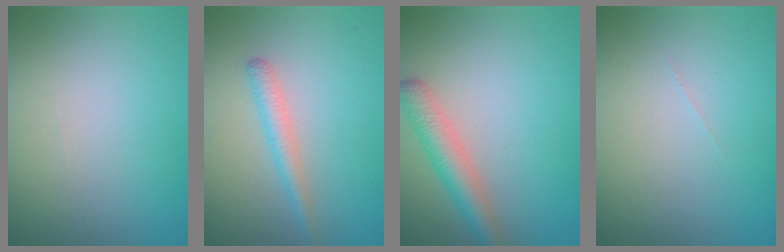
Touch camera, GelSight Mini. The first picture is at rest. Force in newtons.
{"total": 2.0, "press": 2.0, "slide": 0.0}
{"total": 3.8, "press": 3.8, "slide": 0.2}
{"total": 0.0}